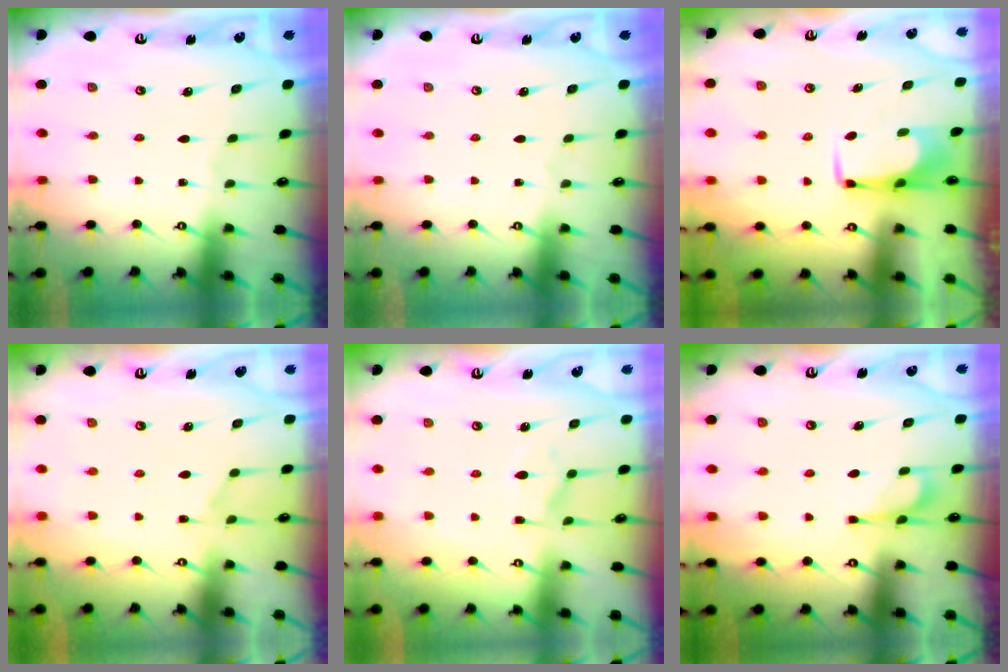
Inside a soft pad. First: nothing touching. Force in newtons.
{"total": 0.0}
{"total": 1.9, "press": 1.8, "slide": 0.6}
{"total": 2.4, "press": 2.2, "slide": 1.1}
{"total": 1.7, "press": 1.1, "slide": 1.4}
{"total": 5.5, "press": 5.5, "slide": 0.7}